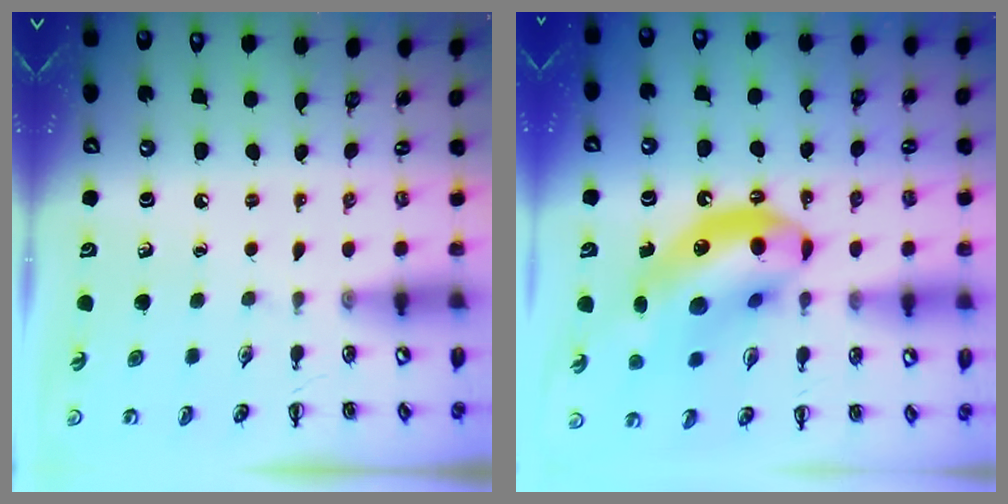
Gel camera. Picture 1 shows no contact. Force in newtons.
{"total": 16.9, "press": 16.4, "slide": 4.3}